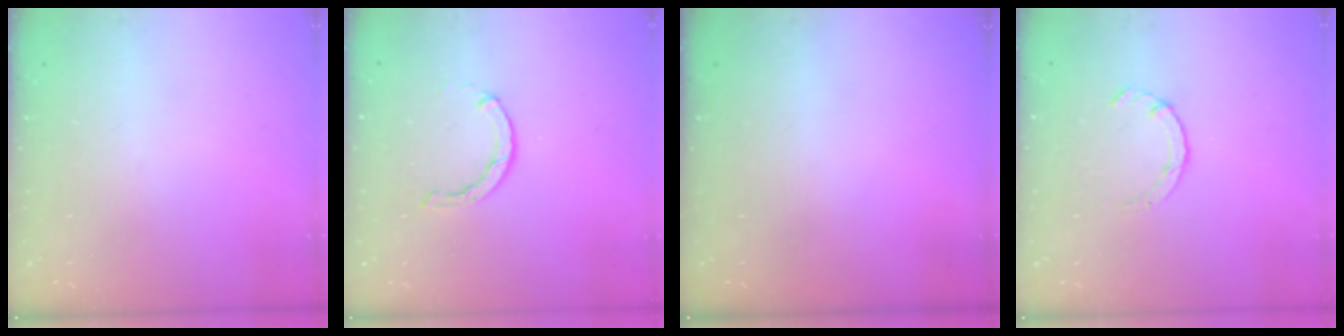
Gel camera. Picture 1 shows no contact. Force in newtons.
{"total": 2.1, "press": 2.1, "slide": 0.3}
{"total": 0.0}
{"total": 2.2, "press": 2.1, "slide": 0.4}